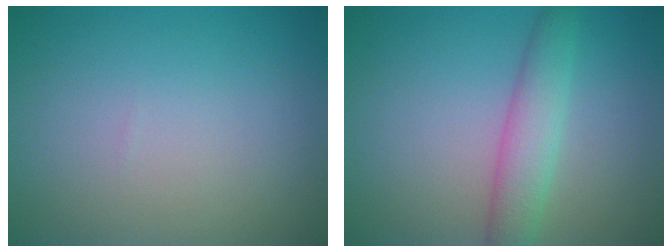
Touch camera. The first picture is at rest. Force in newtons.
{"total": 3.4, "press": 3.4, "slide": 0.0}